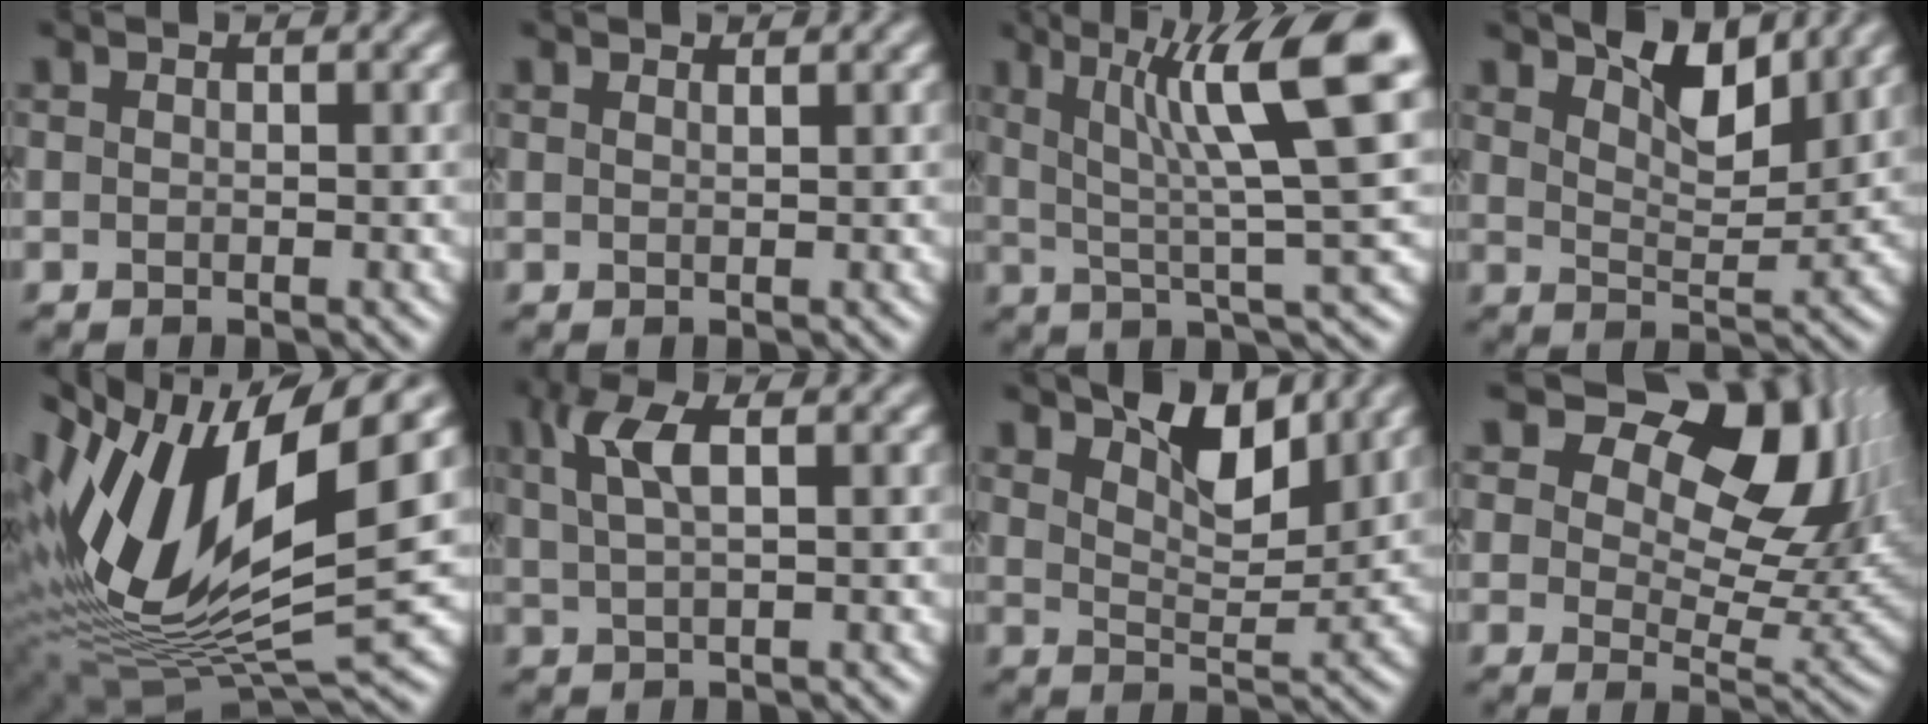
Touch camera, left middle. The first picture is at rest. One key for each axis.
{"total": 0.8, "fx": 0.7, "fy": 0.1, "fz": 0.1, "tx": 0.000, "ty": 0.005, "tz": 0.007}
{"total": 10.3, "fx": 3.9, "fy": 1.7, "fz": 9.3, "tx": -0.136, "ty": 0.016, "tz": 0.066}
{"total": 5.0, "fx": 3.8, "fy": 1.6, "fz": 2.8, "tx": -0.047, "ty": 0.006, "tz": 0.063}
{"total": 15.3, "fx": 3.3, "fy": 6.3, "fz": 13.5, "tx": -0.271, "ty": 0.003, "tz": 0.060}
{"total": 3.7, "fx": 1.7, "fy": 1.2, "fz": 3.1, "tx": -0.068, "ty": 0.011, "tz": 0.034}
{"total": 5.4, "fx": 4.0, "fy": 1.8, "fz": 3.2, "tx": -0.053, "ty": 0.005, "tz": 0.066}
{"total": 12.8, "fx": 6.7, "fy": 7.3, "fz": 8.0, "tx": -0.109, "ty": 0.004, "tz": 0.107}